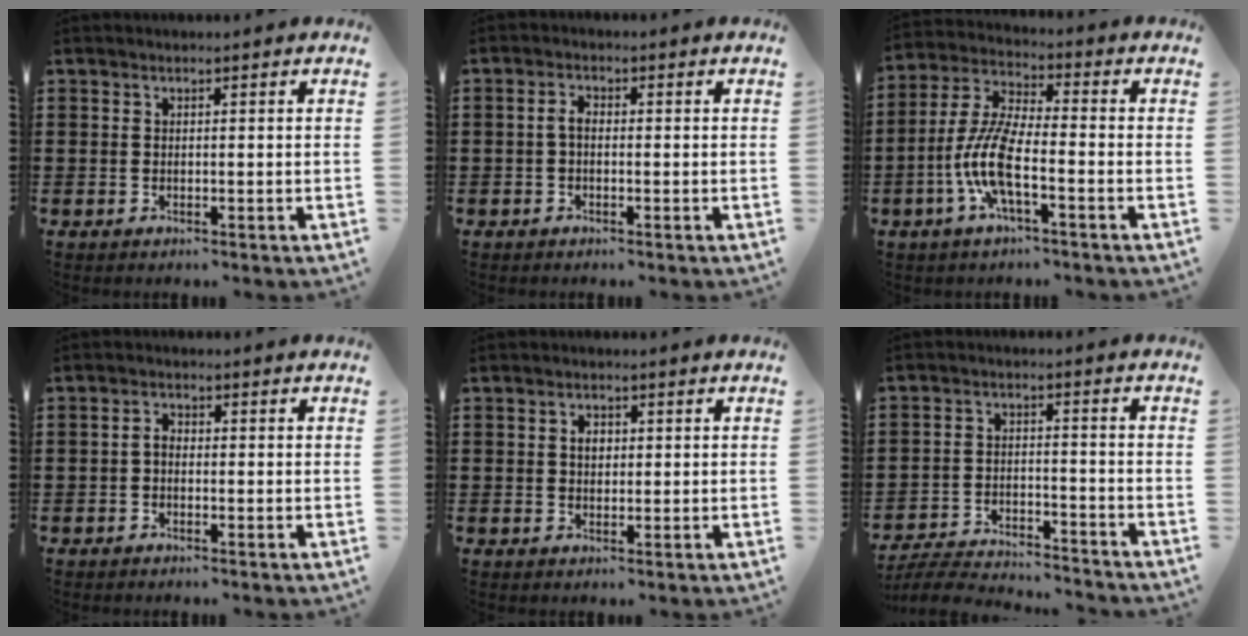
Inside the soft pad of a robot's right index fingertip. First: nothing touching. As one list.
[{"total": 1.9, "force": [-0.4, 1.0, 1.6], "torque": [-0.040, -0.001, -0.011]}, {"total": 8.9, "force": [-3.2, 2.5, 7.9], "torque": [-0.195, -0.014, -0.069]}, {"total": 1.6, "force": [-0.6, 0.9, 1.2], "torque": [-0.032, 0.000, -0.015]}, {"total": 2.2, "force": [0.4, 1.5, 1.5], "torque": [-0.033, 0.010, 0.006]}, {"total": 5.3, "force": [-5.2, 0.2, 1.0], "torque": [-0.031, -0.003, -0.107]}]